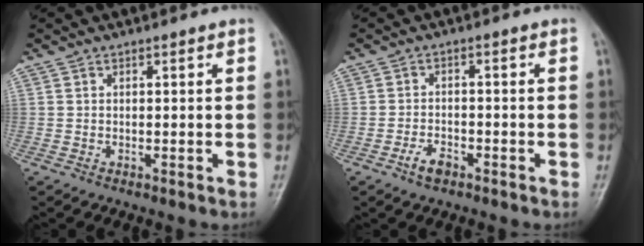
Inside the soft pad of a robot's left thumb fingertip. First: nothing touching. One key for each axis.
{"total": 3.2, "fx": -2.1, "fy": 1.8, "fz": 1.7, "tx": -0.030, "ty": 0.015, "tz": -0.039}